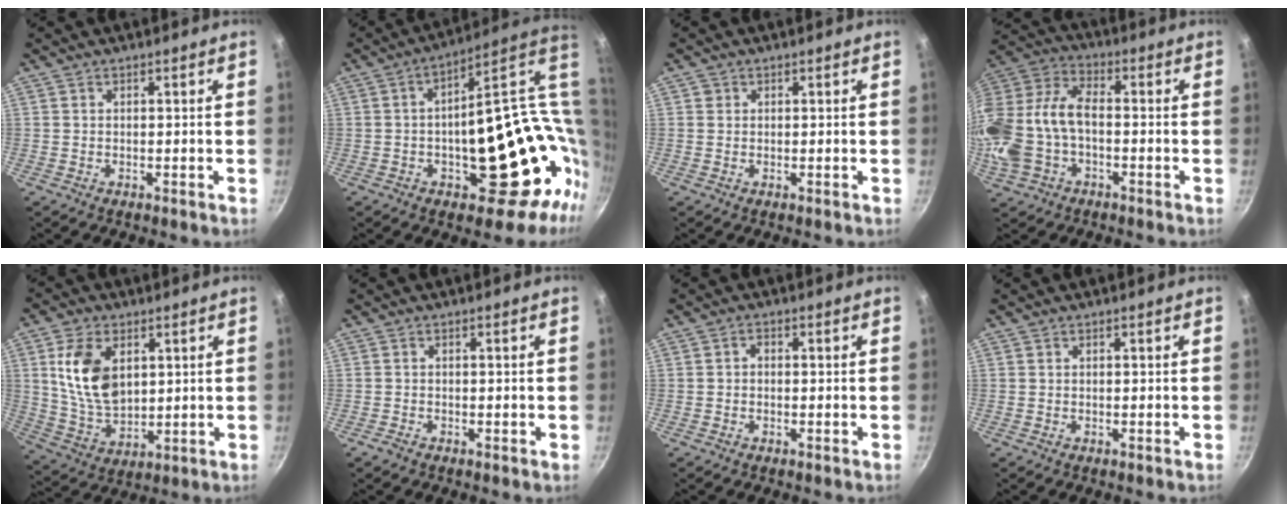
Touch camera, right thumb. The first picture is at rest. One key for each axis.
{"total": 26.8, "fx": 1.9, "fy": 13.2, "fz": 23.3, "tx": -0.275, "ty": 0.005, "tz": 0.047}
{"total": 0.9, "fx": 0.2, "fy": 0.8, "fz": 0.1, "tx": 0.002, "ty": 0.001, "tz": 0.000}
{"total": 19.2, "fx": -3.2, "fy": 12.4, "fz": 14.3, "tx": -0.318, "ty": 0.039, "tz": -0.070}
{"total": 13.3, "fx": 3.4, "fy": 8.5, "fz": 9.6, "tx": -0.159, "ty": -0.021, "tz": 0.075}
{"total": 1.2, "fx": -0.7, "fy": 0.6, "fz": 0.7, "tx": -0.016, "ty": 0.003, "tz": -0.015}
{"total": 1.3, "fx": -0.3, "fy": 1.0, "fz": 0.8, "tx": -0.013, "ty": 0.008, "tz": -0.006}
{"total": 0.0}